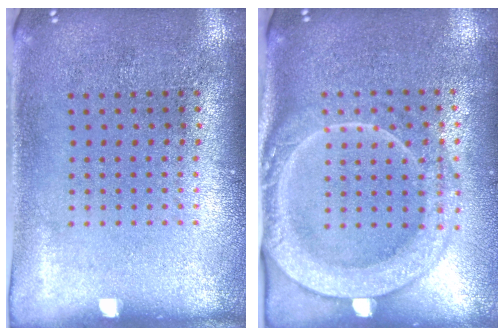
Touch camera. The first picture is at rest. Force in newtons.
{"total": 2.3, "press": 2.2, "slide": 0.9}